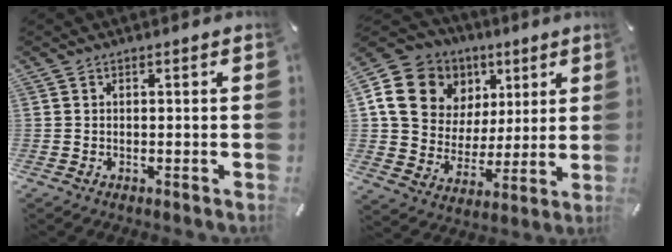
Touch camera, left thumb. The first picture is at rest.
{"total": 15.8, "force": [6.7, 13.2, 5.5], "torque": [-0.100, -0.021, 0.134]}